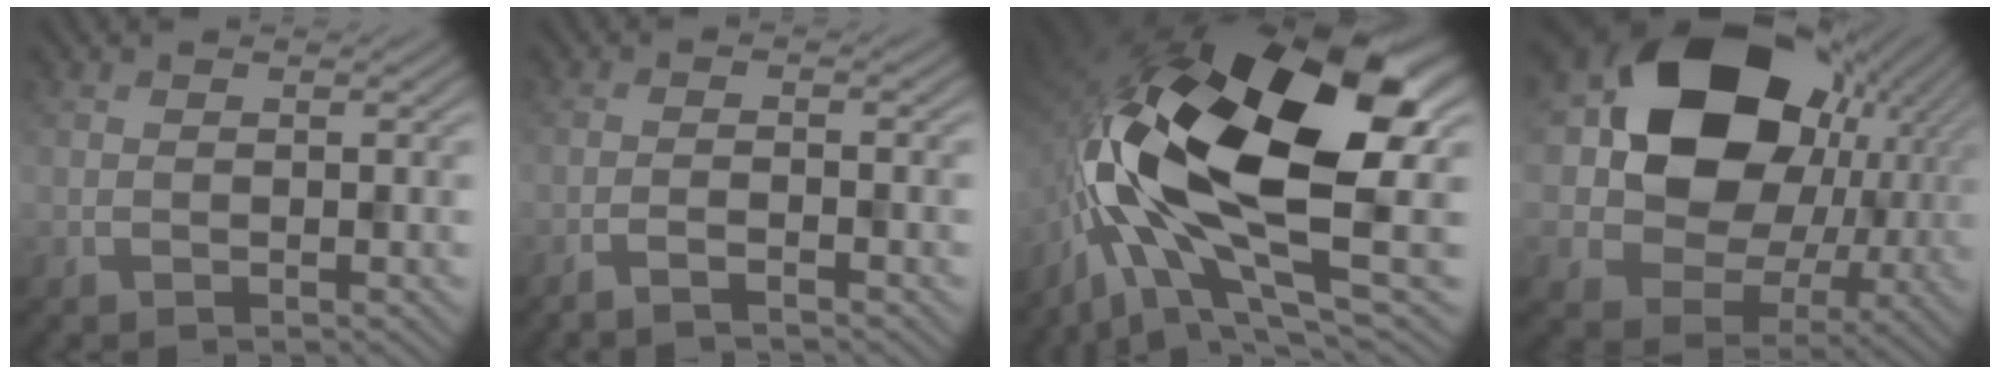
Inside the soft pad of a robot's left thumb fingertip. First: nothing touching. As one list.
[{"total": 2.2, "force": [-1.6, 0.1, 1.5], "torque": [-0.019, 0.006, -0.043]}, {"total": 20.4, "force": [-1.1, 9.8, 17.8], "torque": [-0.355, -0.035, -0.010]}, {"total": 17.7, "force": [4.3, 13.9, 10.0], "torque": [-0.187, 0.000, 0.080]}]